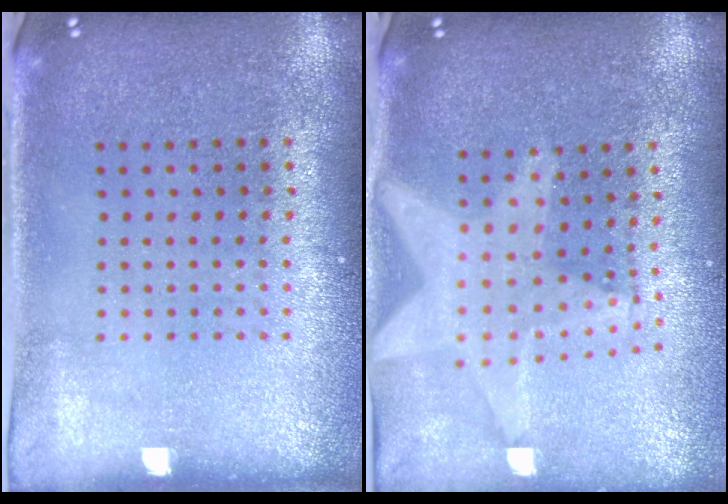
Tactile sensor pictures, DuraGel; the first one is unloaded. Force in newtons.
{"total": 2.2, "press": 1.8, "slide": 1.3}